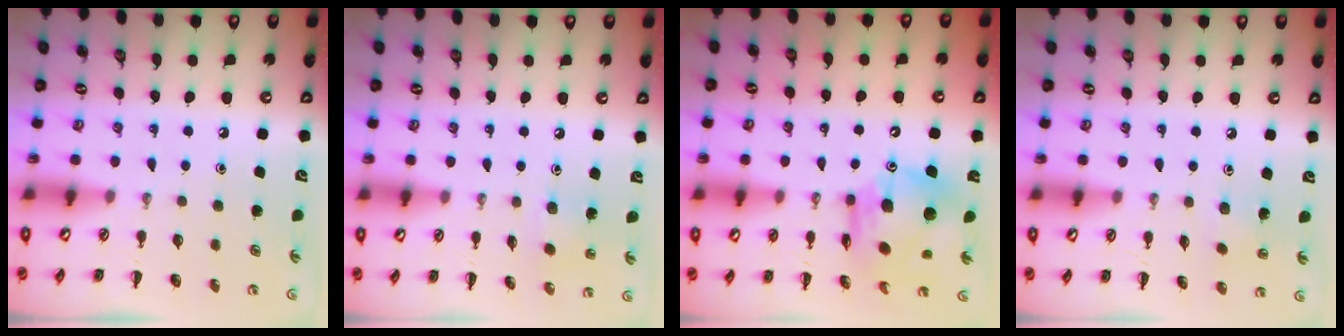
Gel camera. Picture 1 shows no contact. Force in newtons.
{"total": 3.5, "press": 3.5, "slide": 0.5}
{"total": 11.6, "press": 11.1, "slide": 3.3}
{"total": 2.6, "press": 2.5, "slide": 0.7}